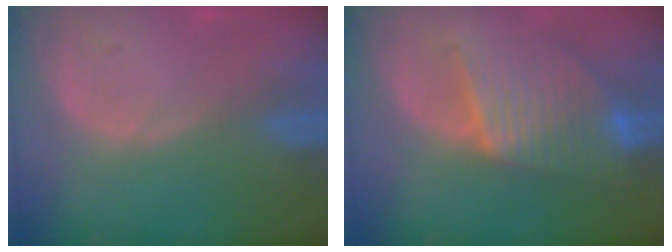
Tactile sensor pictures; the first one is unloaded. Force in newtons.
{"total": 8.4, "press": 8.4, "slide": 0.5}